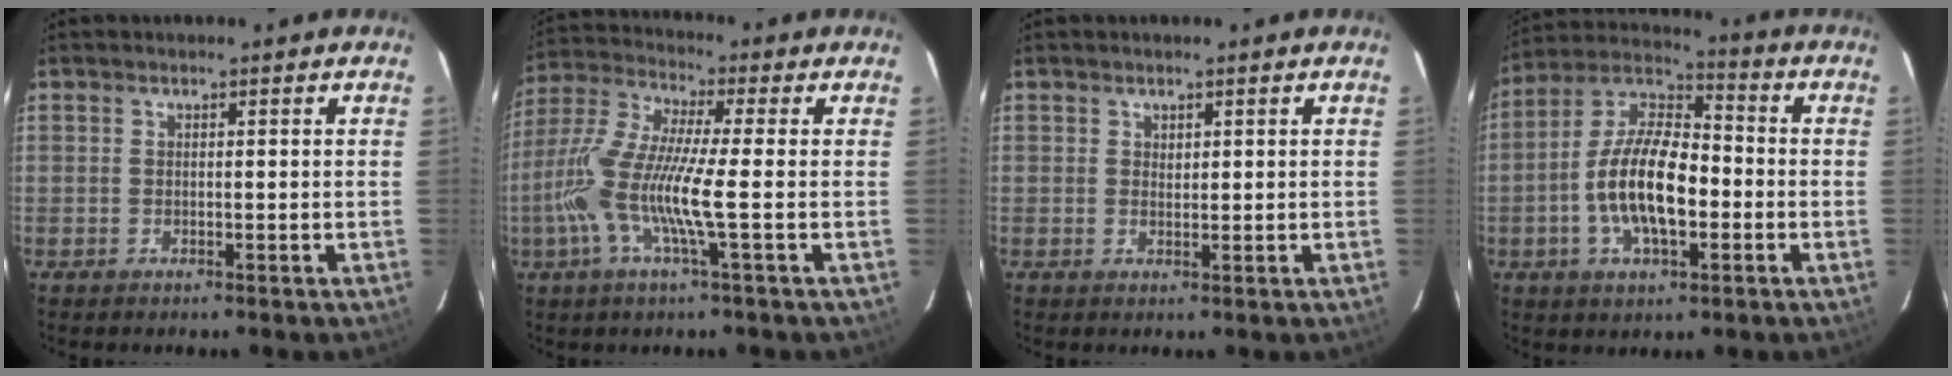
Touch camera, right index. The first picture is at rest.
{"total": 12.6, "force": [-3.1, 0.3, 12.3], "torque": [-0.250, -0.004, -0.063]}
{"total": 1.0, "force": [0.6, 0.7, 0.3], "torque": [-0.002, 0.003, 0.012]}
{"total": 14.9, "force": [-3.2, 6.6, 13.0], "torque": [-0.253, 0.009, -0.062]}